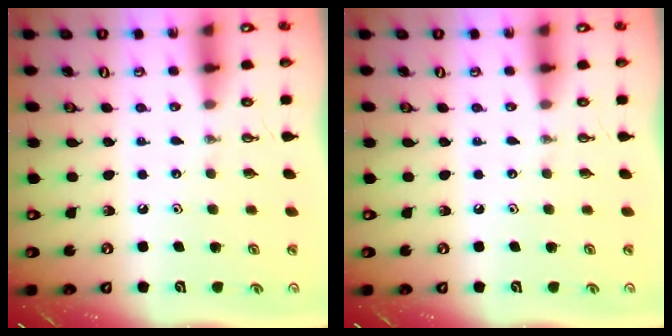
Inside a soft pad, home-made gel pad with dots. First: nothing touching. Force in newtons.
{"total": 0.0}